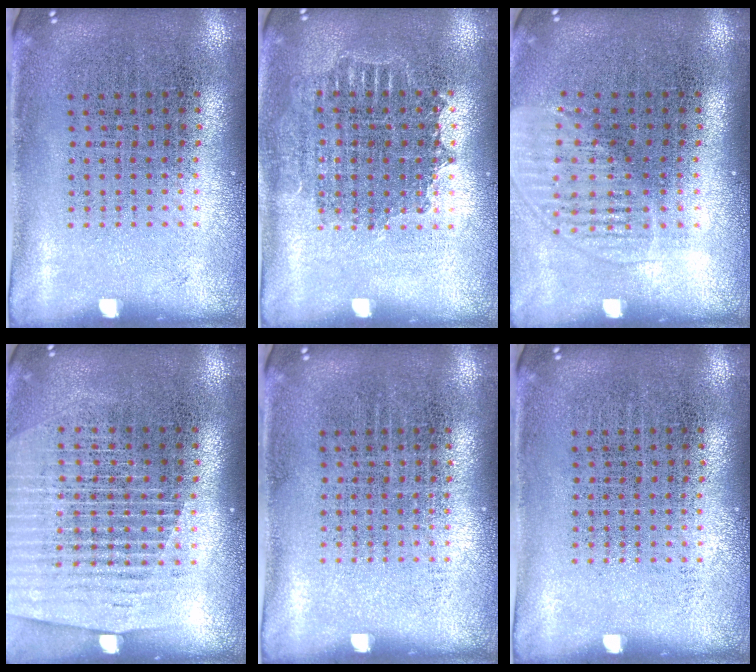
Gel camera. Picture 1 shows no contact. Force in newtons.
{"total": 1.2, "press": 1.1, "slide": 0.5}
{"total": 1.3, "press": 1.2, "slide": 0.6}
{"total": 1.5, "press": 1.4, "slide": 0.5}
{"total": 0.0}
{"total": 0.0}